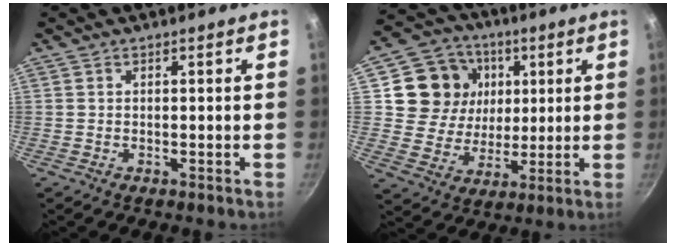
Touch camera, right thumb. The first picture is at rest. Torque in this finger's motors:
{"motor_torque": [-0.06, 2.31, 0.31, -0.20, 0.02]}